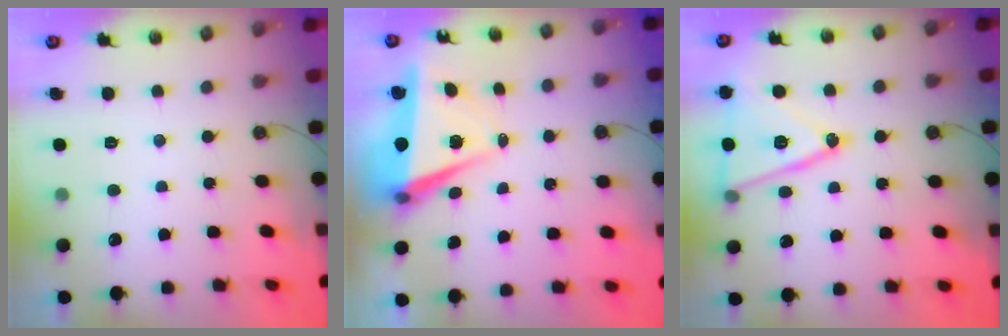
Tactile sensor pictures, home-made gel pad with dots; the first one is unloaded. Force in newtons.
{"total": 6.4, "press": 4.6, "slide": 4.4}
{"total": 17.5, "press": 17.2, "slide": 3.4}